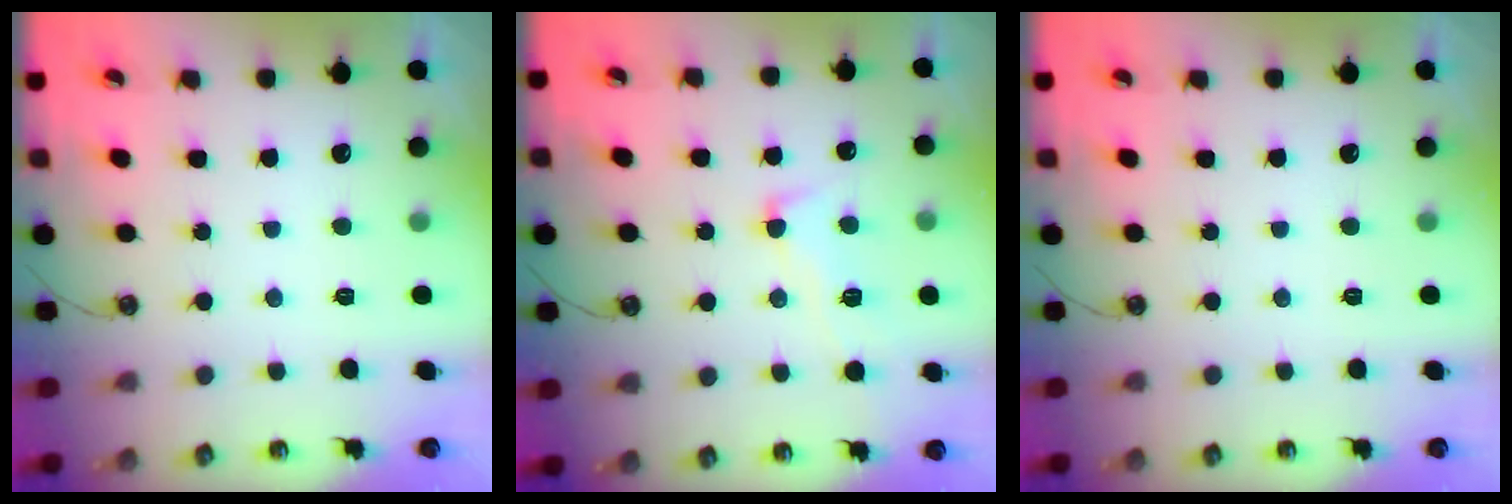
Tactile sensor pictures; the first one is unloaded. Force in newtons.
{"total": 3.9, "press": 3.6, "slide": 1.3}
{"total": 0.0}